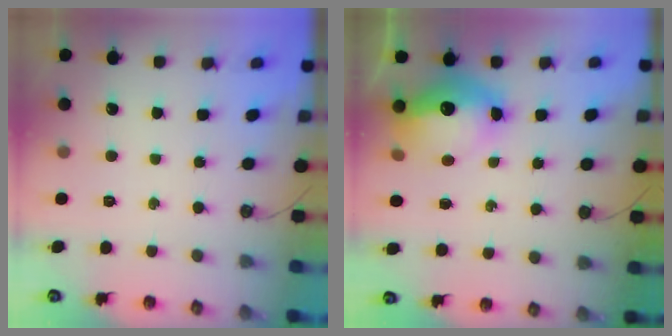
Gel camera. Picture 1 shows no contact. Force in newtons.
{"total": 13.7, "press": 13.6, "slide": 1.5}